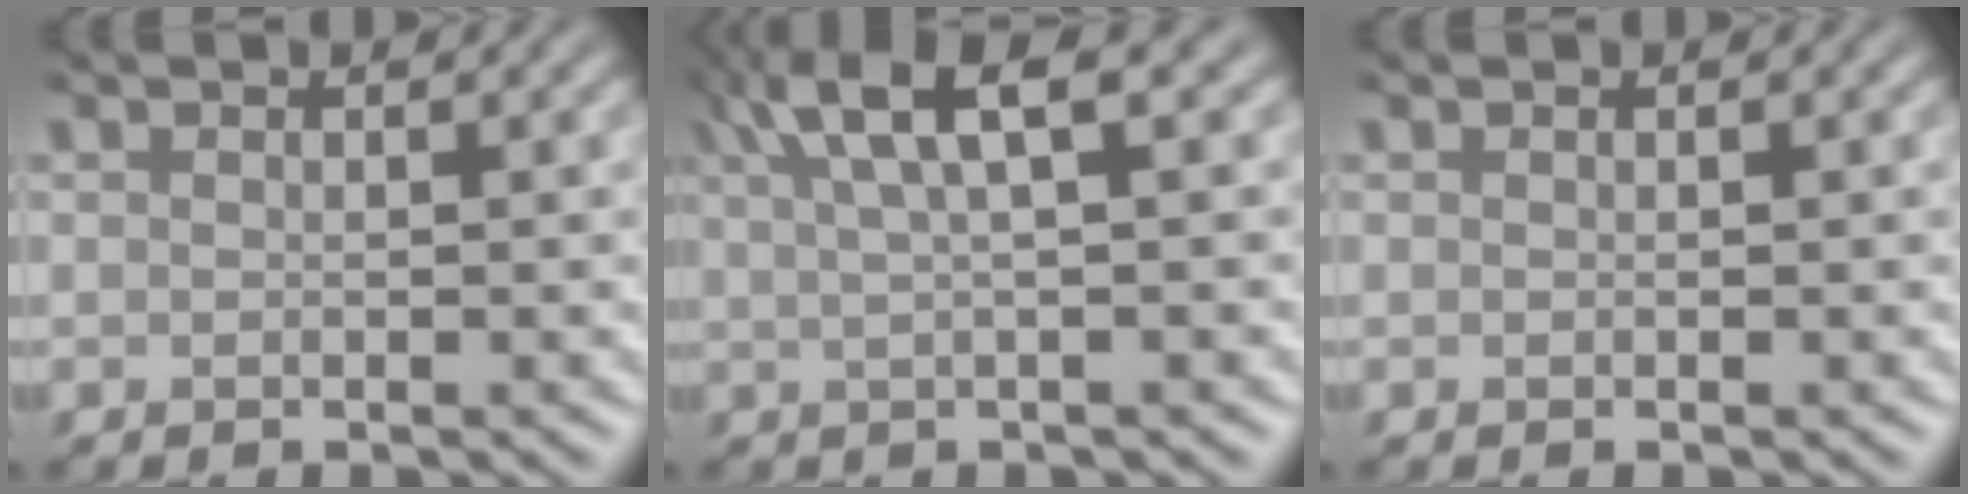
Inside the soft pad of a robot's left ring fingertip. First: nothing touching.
{"total": 5.2, "force": [2.7, 0.8, 4.4], "torque": [-0.071, 0.015, 0.048]}
{"total": 0.0}